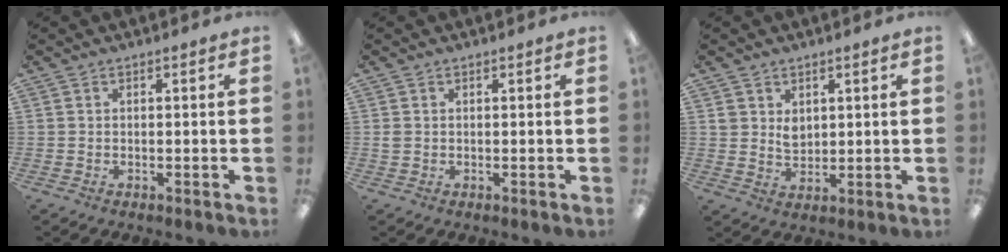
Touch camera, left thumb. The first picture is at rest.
{"total": 1.1, "force": [0.2, 1.0, 0.5], "torque": [-0.011, 0.005, 0.002]}
{"total": 3.9, "force": [2.2, 3.0, 1.3], "torque": [-0.017, -0.003, 0.038]}